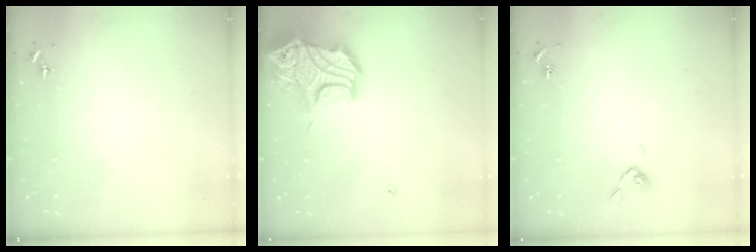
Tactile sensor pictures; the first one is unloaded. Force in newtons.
{"total": 19.6, "press": 19.4, "slide": 2.5}
{"total": 5.2, "press": 5.1, "slide": 1.0}